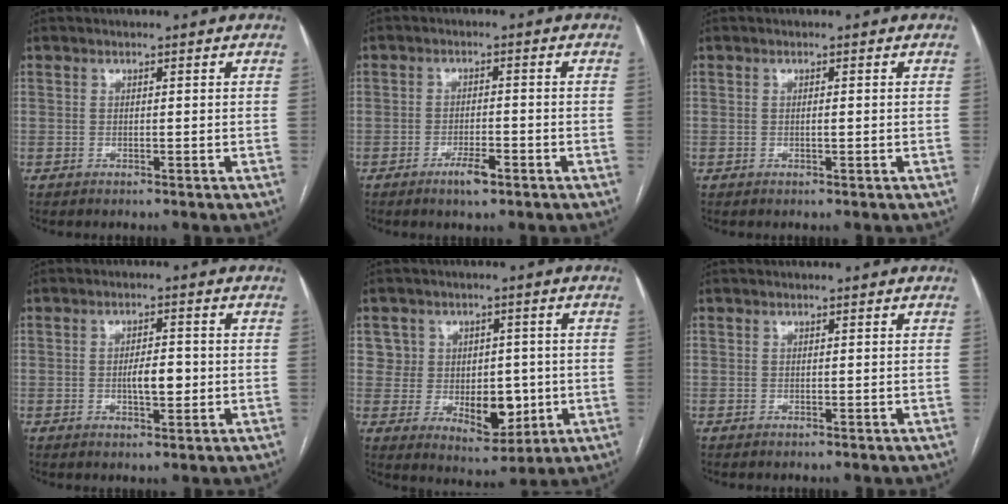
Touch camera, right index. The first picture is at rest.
{"total": 3.5, "force": [-2.2, 0.8, 2.7], "torque": [-0.050, -0.001, -0.035]}
{"total": 0.5, "force": [0.0, -0.1, 0.5], "torque": [-0.007, -0.001, 0.000]}
{"total": 4.0, "force": [-0.5, 1.2, 3.7], "torque": [-0.060, 0.001, -0.005]}
{"total": 8.1, "force": [-0.4, 6.4, 4.9], "torque": [-0.050, 0.007, 0.010]}
{"total": 0.0}